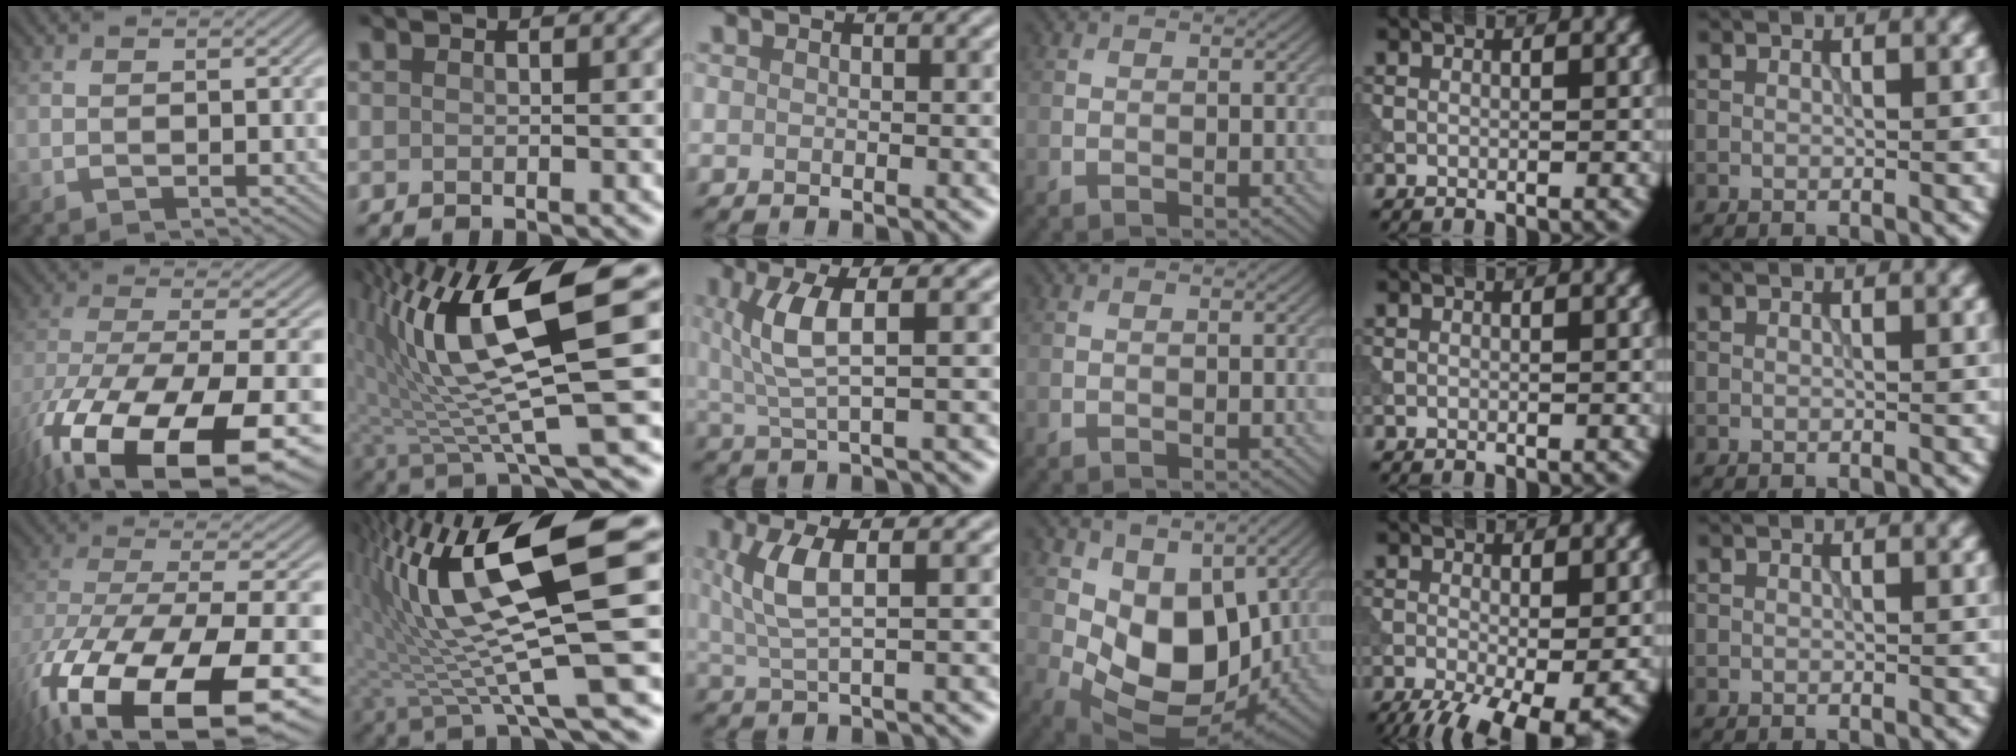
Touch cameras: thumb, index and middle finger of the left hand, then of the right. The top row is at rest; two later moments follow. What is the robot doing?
{"motion": "extract", "object": "tissue"}